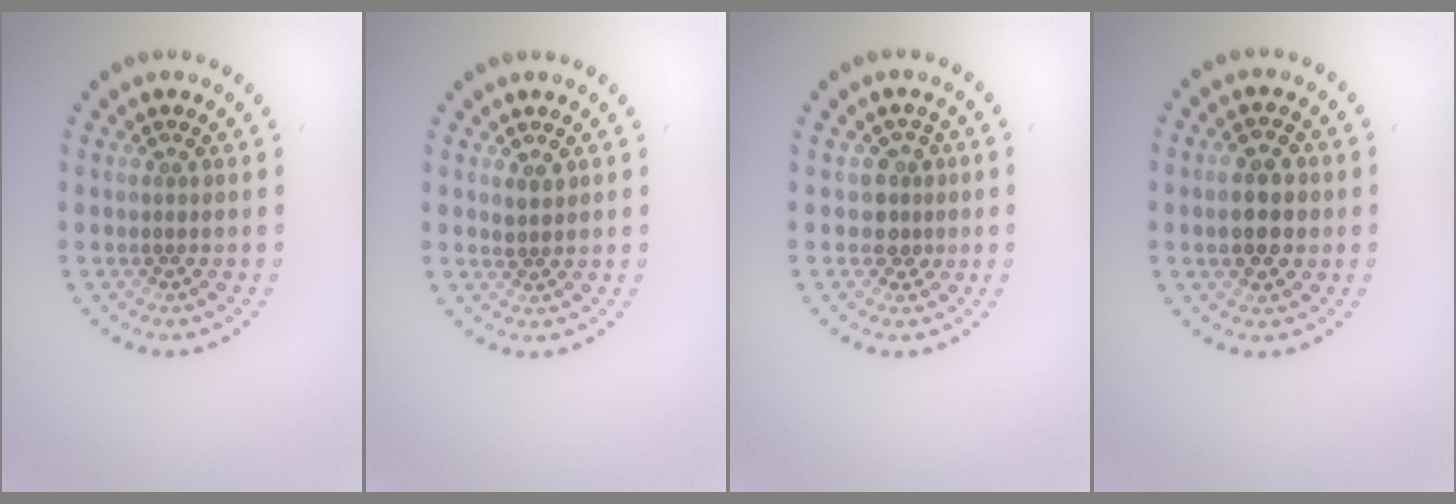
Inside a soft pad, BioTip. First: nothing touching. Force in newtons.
{"total": 1.0, "press": 1.0, "slide": 0.4}
{"total": 2.1, "press": 1.7, "slide": 1.2}
{"total": 4.4, "press": 4.4, "slide": 0.1}